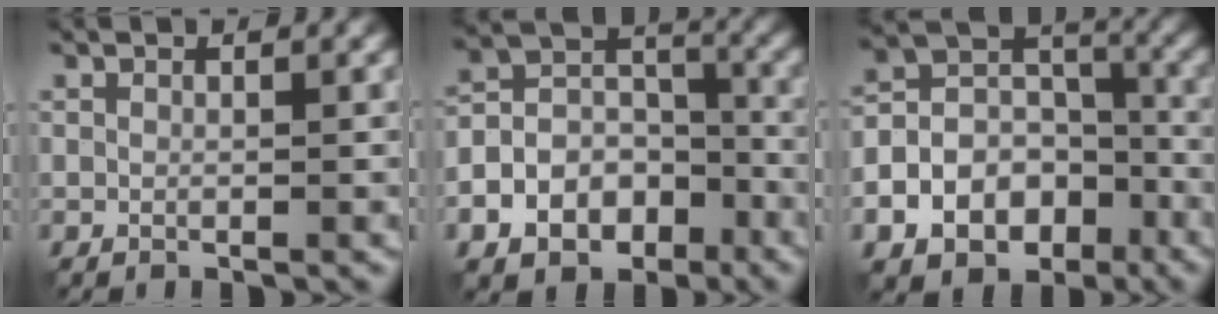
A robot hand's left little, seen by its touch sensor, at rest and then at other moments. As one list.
[{"total": 8.8, "force": [-4.8, 6.1, 4.1], "torque": [-0.062, 0.007, -0.090]}, {"total": 10.3, "force": [-5.3, 7.3, 4.9], "torque": [-0.080, 0.001, -0.099]}]